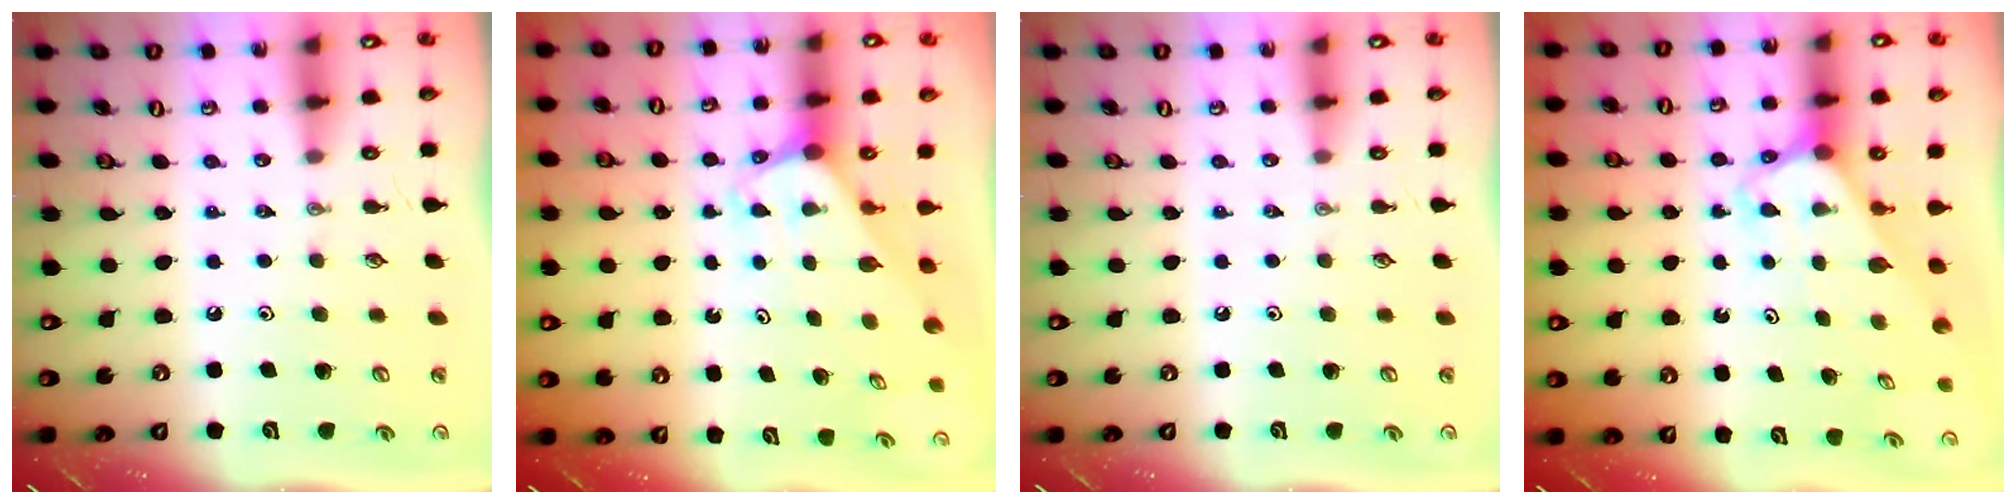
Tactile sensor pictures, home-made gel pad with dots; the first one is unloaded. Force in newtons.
{"total": 2.0, "press": 2.0, "slide": 0.1}
{"total": 0.0}
{"total": 2.8, "press": 2.8, "slide": 0.2}